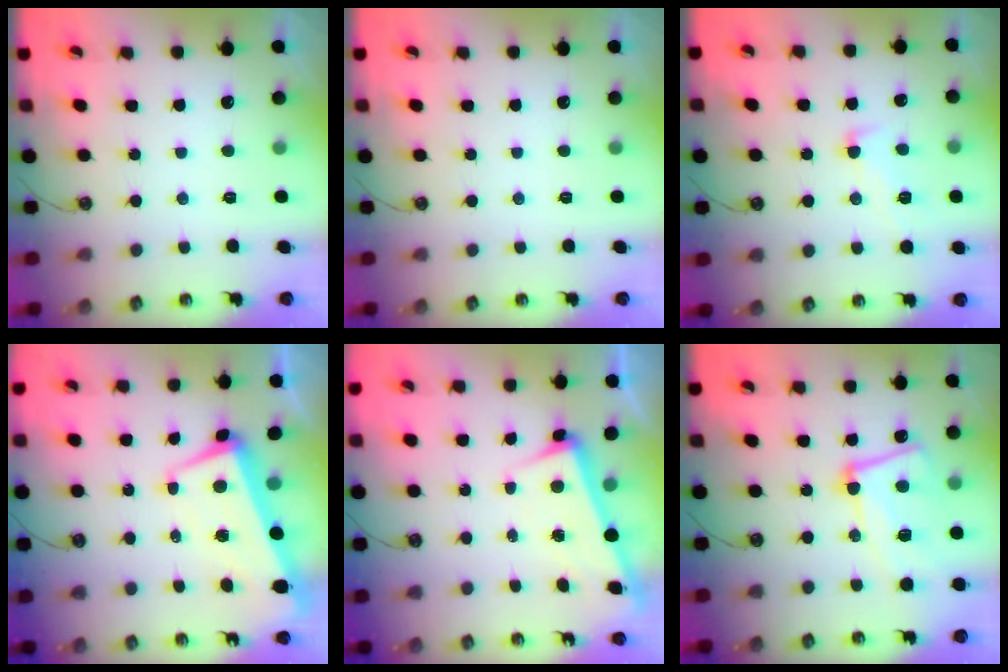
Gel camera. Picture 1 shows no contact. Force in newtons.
{"total": 0.0}
{"total": 1.4, "press": 1.0, "slide": 1.0}
{"total": 3.8, "press": 3.1, "slide": 2.1}
{"total": 3.3, "press": 3.1, "slide": 1.1}
{"total": 14.7, "press": 14.5, "slide": 2.0}